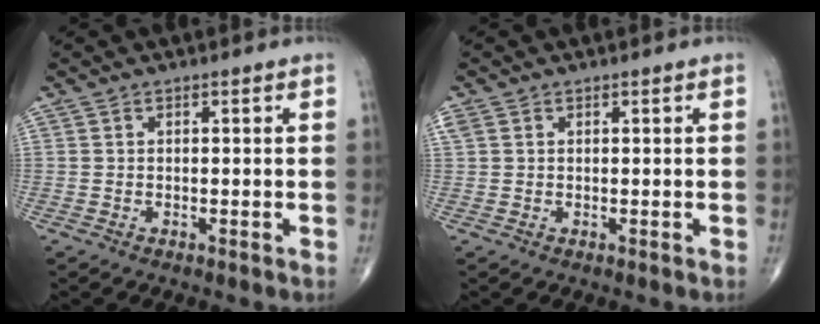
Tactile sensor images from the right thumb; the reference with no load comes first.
{"total": 1.5, "force": [0.6, 1.2, 0.8], "torque": [-0.024, 0.014, 0.018]}